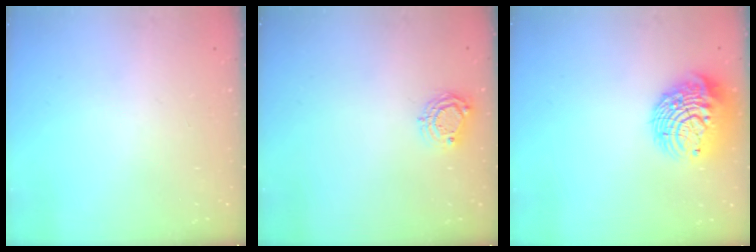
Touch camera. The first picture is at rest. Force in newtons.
{"total": 6.6, "press": 6.6, "slide": 0.1}
{"total": 13.1, "press": 12.9, "slide": 1.8}